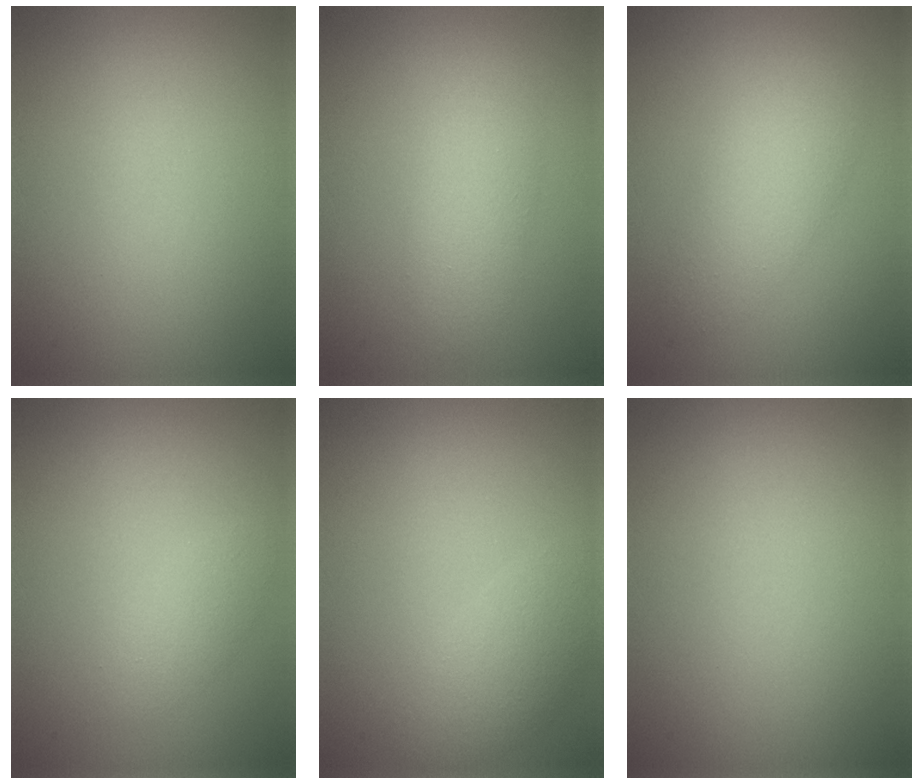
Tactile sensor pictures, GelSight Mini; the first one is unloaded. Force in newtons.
{"total": 3.0, "press": 3.0, "slide": 0.1}
{"total": 3.8, "press": 3.8, "slide": 0.1}
{"total": 1.5, "press": 1.5, "slide": 0.0}
{"total": 3.0, "press": 2.9, "slide": 0.4}
{"total": 0.0}